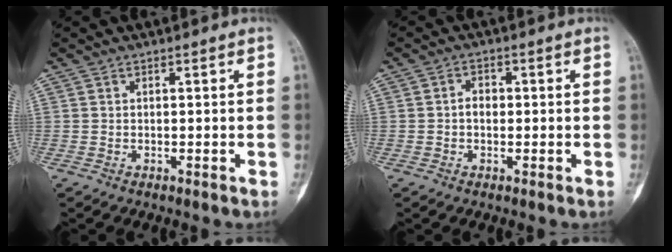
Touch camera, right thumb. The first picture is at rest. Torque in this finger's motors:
{"motor_torque": [-0.04, 0.02, 0.05, -0.07, 0.03]}